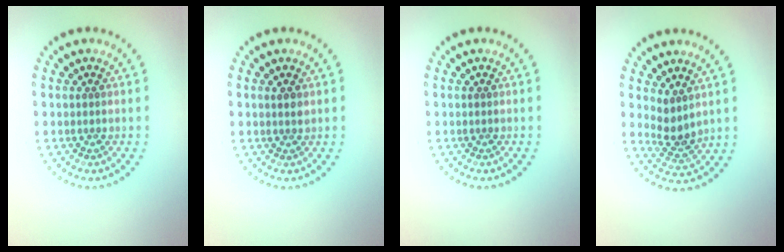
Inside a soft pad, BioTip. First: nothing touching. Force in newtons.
{"total": 1.0, "press": 0.8, "slide": 0.5}
{"total": 0.0}
{"total": 2.7, "press": 2.1, "slide": 1.7}